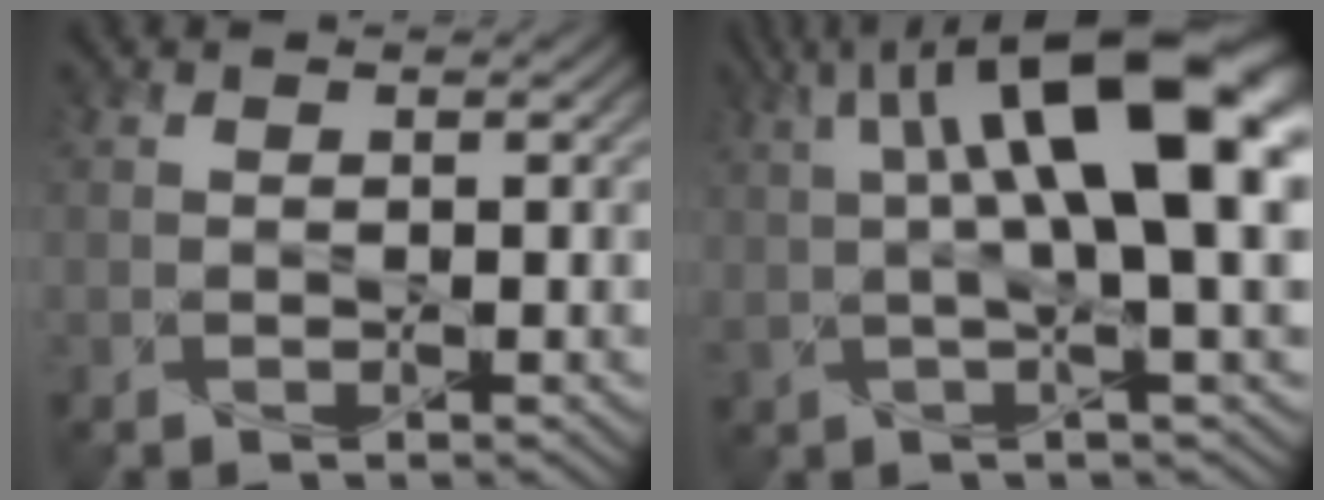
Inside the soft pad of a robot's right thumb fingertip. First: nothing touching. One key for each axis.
{"total": 14.4, "fx": 4.0, "fy": 4.0, "fz": 13.3, "tx": -0.217, "ty": 0.008, "tz": 0.069}